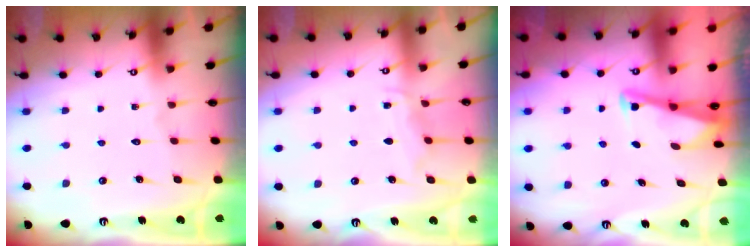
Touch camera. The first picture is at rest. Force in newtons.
{"total": 5.9, "press": 5.8, "slide": 0.7}
{"total": 2.9, "press": 2.9, "slide": 0.3}